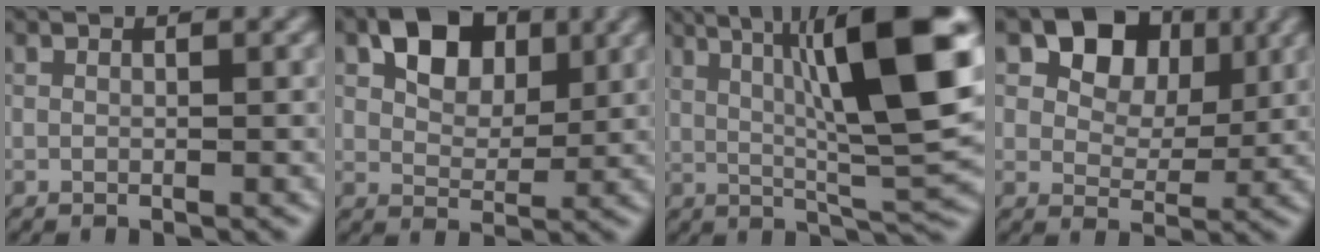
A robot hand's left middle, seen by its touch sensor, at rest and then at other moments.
{"total": 4.8, "force": [1.9, 3.3, 3.0], "torque": [-0.050, 0.005, 0.030]}
{"total": 11.7, "force": [2.9, 2.4, 11.1], "torque": [-0.174, 0.013, 0.055]}
{"total": 6.0, "force": [2.6, 4.4, 3.2], "torque": [-0.062, 0.002, 0.040]}